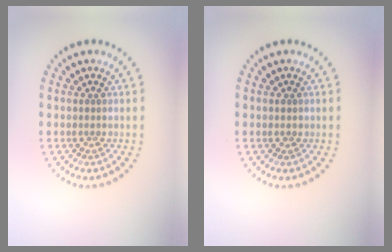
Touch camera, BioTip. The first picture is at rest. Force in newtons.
{"total": 0.6, "press": 0.5, "slide": 0.2}